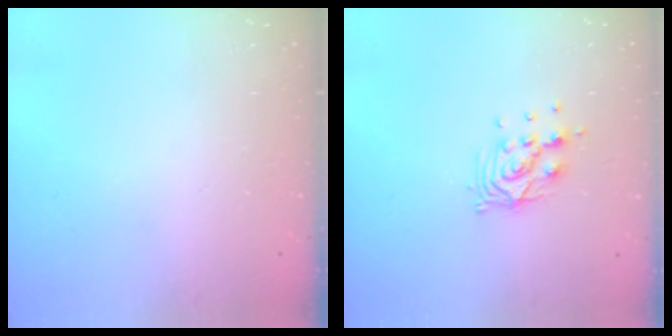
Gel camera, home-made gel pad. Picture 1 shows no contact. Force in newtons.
{"total": 9.3, "press": 9.3, "slide": 0.6}